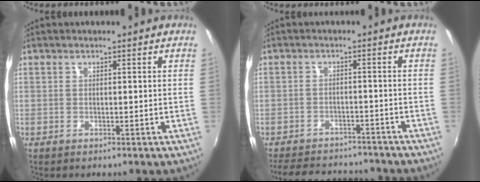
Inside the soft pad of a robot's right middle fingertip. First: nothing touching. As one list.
[{"total": 12.9, "force": [-11.0, 5.4, 4.0], "torque": [-0.103, 0.026, -0.151]}]